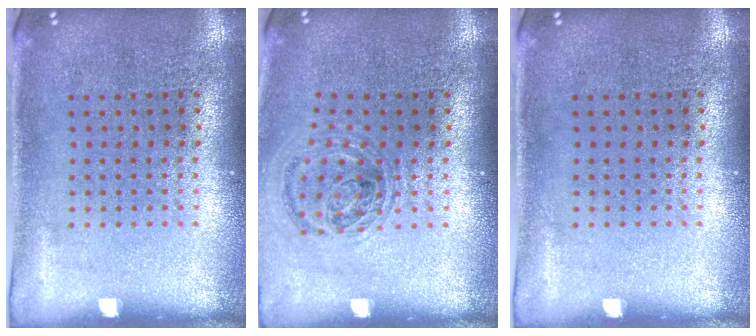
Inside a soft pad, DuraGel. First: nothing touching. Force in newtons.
{"total": 0.9, "press": 0.9, "slide": 0.2}
{"total": 0.0}